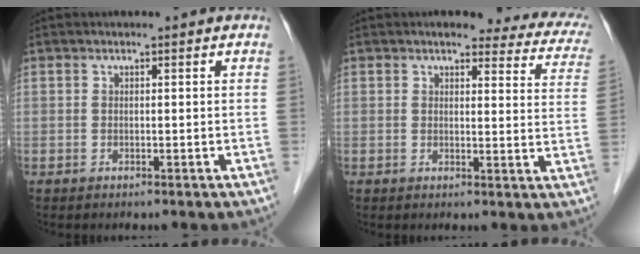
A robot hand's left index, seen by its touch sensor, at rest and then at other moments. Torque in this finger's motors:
{"motor_torque": [0.78, -0.83, 0.18, 0.01]}